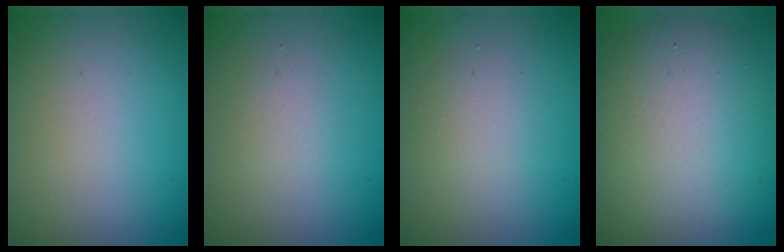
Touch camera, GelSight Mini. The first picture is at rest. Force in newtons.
{"total": 1.2, "press": 1.2, "slide": 0.0}
{"total": 2.0, "press": 2.0, "slide": 0.1}
{"total": 9.3, "press": 9.3, "slide": 1.0}